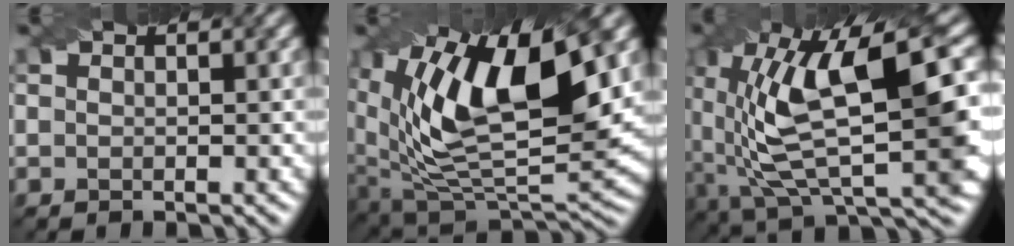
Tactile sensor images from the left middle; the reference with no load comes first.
{"total": 15.3, "force": [5.1, 7.2, 12.5], "torque": [-0.229, 0.010, 0.085]}
{"total": 12.7, "force": [1.6, 5.0, 11.5], "torque": [-0.210, 0.000, 0.037]}